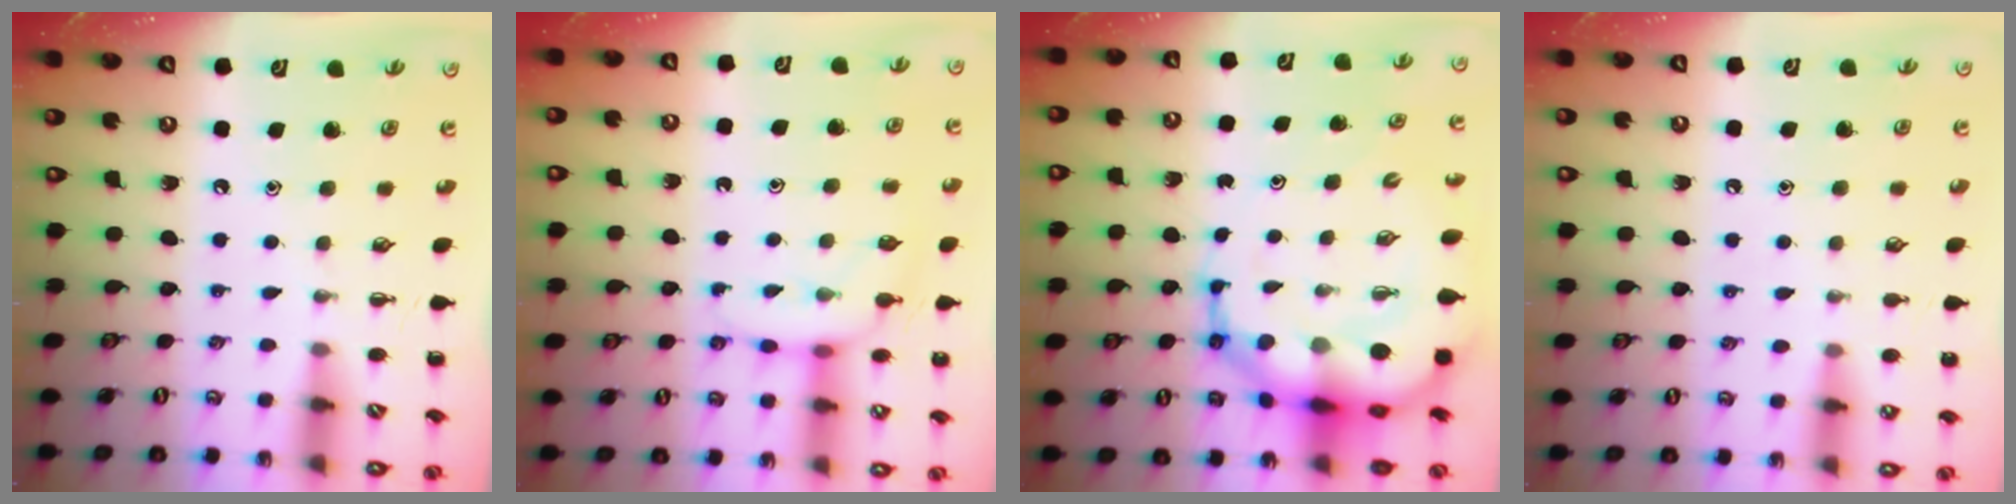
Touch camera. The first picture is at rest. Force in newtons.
{"total": 7.8, "press": 7.7, "slide": 1.2}
{"total": 14.3, "press": 13.8, "slide": 4.0}
{"total": 4.9, "press": 4.6, "slide": 1.8}